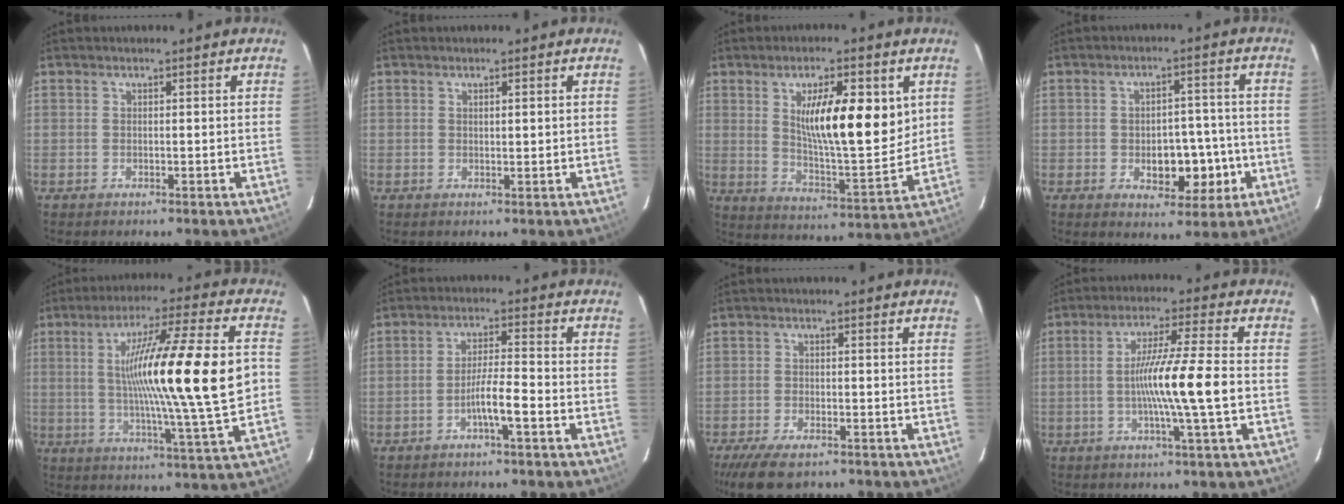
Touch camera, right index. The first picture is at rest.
{"total": 1.1, "force": [0.4, 0.2, 1.0], "torque": [-0.018, 0.002, 0.007]}
{"total": 14.6, "force": [4.3, 3.4, 13.6], "torque": [-0.218, -0.006, 0.075]}
{"total": 8.0, "force": [-2.1, 4.6, 6.2], "torque": [-0.074, 0.016, -0.020]}
{"total": 20.7, "force": [1.2, -0.4, 20.6], "torque": [-0.337, 0.002, 0.010]}
{"total": 4.9, "force": [-2.4, 0.0, 4.3], "torque": [-0.077, 0.007, -0.043]}
{"total": 7.9, "force": [-6.0, 2.8, 4.4], "torque": [-0.073, -0.011, -0.096]}
{"total": 10.6, "force": [-1.5, -1.2, 10.5], "torque": [-0.186, -0.004, -0.031]}